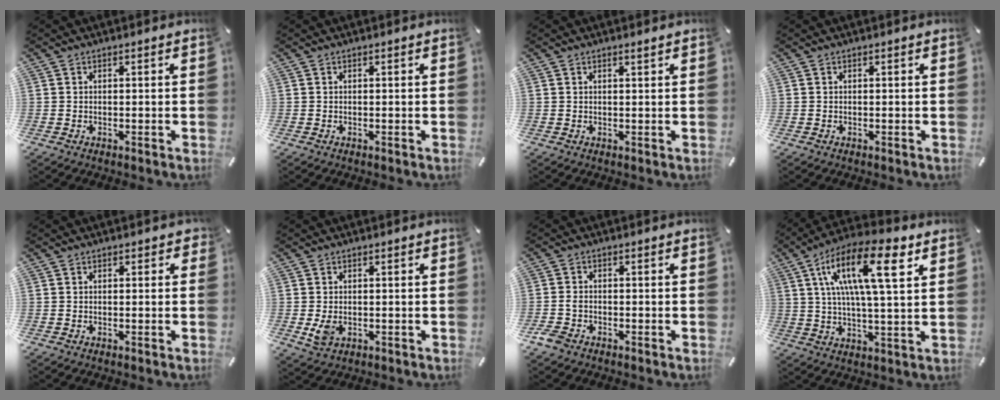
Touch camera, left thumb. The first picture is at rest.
{"total": 0.0}
{"total": 0.9, "force": [0.7, 0.2, 0.5], "torque": [-0.010, 0.000, 0.011]}
{"total": 0.0}
{"total": 0.7, "force": [0.0, 0.7, 0.2], "torque": [0.003, 0.002, -0.002]}
{"total": 3.3, "force": [-0.5, 2.4, 2.1], "torque": [-0.050, -0.008, -0.013]}
{"total": 2.7, "force": [-1.8, 1.7, 1.2], "torque": [-0.034, 0.004, -0.037]}
{"total": 16.0, "force": [6.4, 4.5, 14.0], "torque": [-0.264, -0.005, 0.098]}